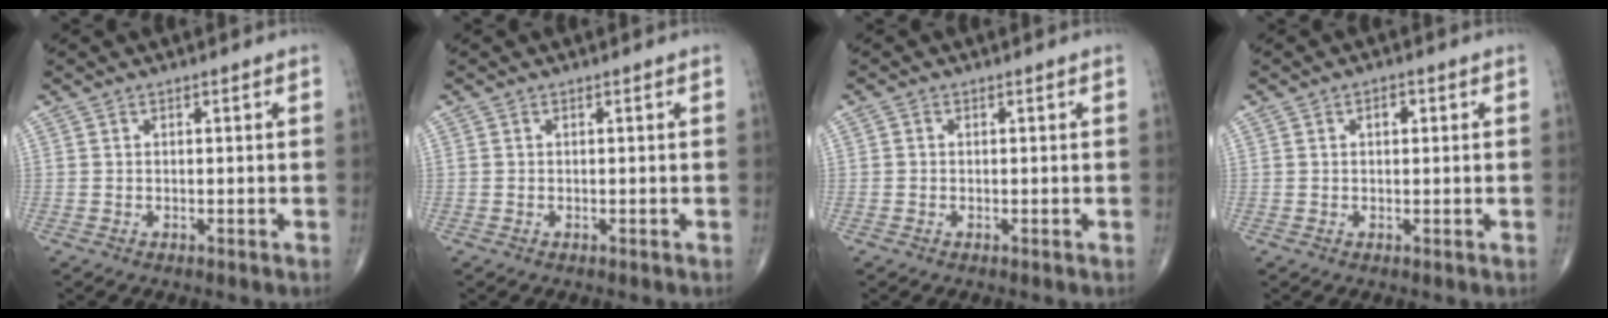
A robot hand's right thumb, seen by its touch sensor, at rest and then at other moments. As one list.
[{"total": 0.0}, {"total": 0.5, "force": [-0.1, 0.5, 0.2], "torque": [-0.003, 0.001, -0.005]}, {"total": 2.0, "force": [0.6, 1.1, 1.5], "torque": [-0.019, 0.003, 0.007]}]